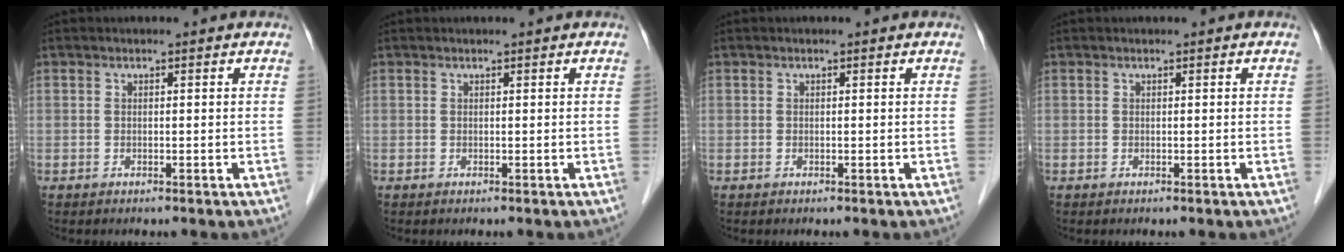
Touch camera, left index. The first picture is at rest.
{"total": 0.0}
{"total": 0.0}
{"total": 0.0}